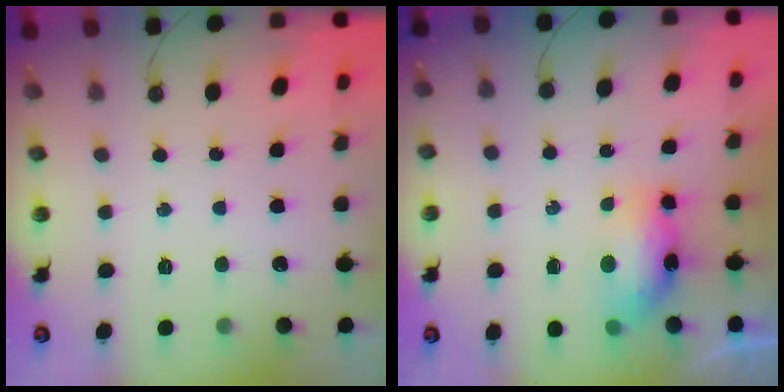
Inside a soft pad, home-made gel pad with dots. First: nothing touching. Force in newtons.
{"total": 8.4, "press": 8.4, "slide": 0.6}